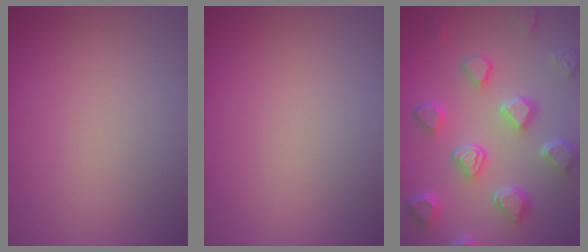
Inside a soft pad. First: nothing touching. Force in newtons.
{"total": 0.0}
{"total": 6.8, "press": 5.3, "slide": 4.1}